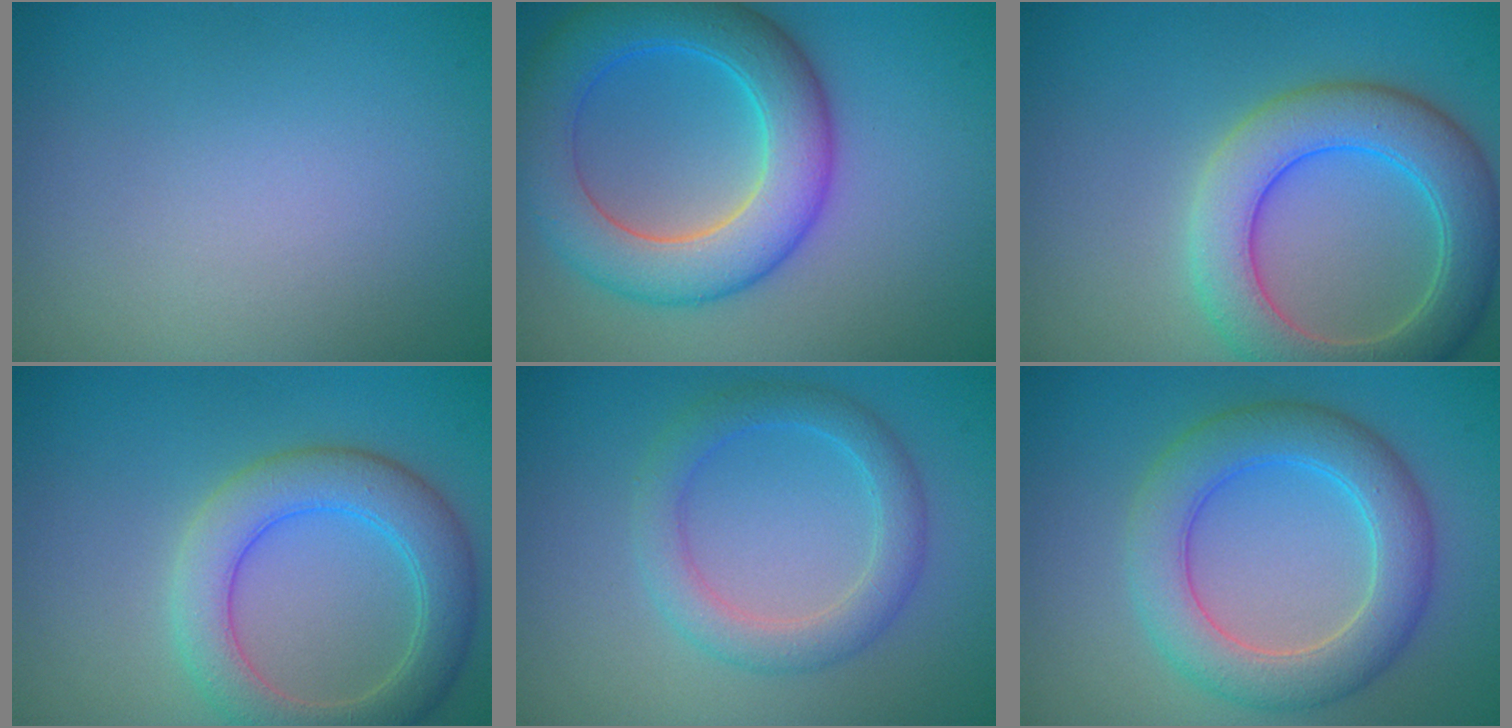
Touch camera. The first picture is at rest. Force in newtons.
{"total": 7.7, "press": 7.7, "slide": 0.1}
{"total": 6.9, "press": 6.8, "slide": 0.4}
{"total": 5.3, "press": 5.3, "slide": 0.5}
{"total": 3.2, "press": 3.2, "slide": 0.2}
{"total": 5.8, "press": 5.8, "slide": 0.3}